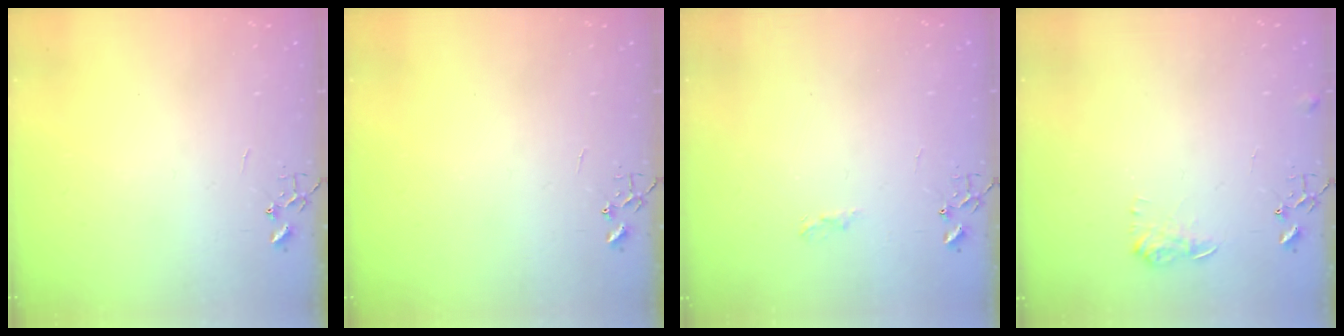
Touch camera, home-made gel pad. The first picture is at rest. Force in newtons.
{"total": 0.0}
{"total": 5.6, "press": 5.6, "slide": 0.6}
{"total": 7.6, "press": 7.6, "slide": 0.3}